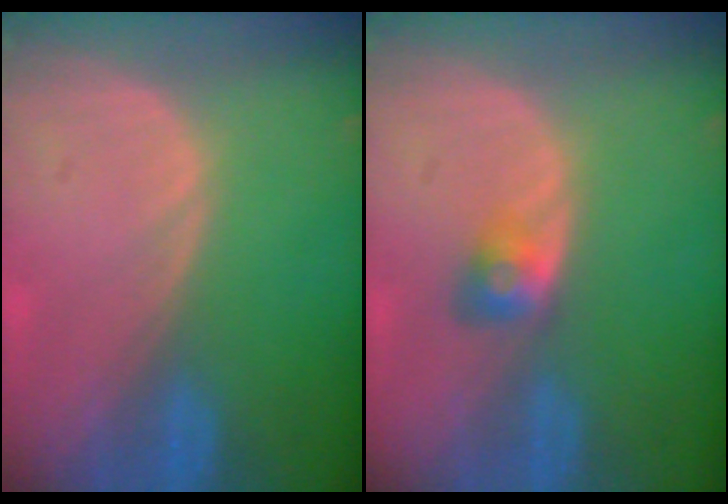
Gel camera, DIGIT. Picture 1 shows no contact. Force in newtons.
{"total": 2.9, "press": 2.4, "slide": 1.5}